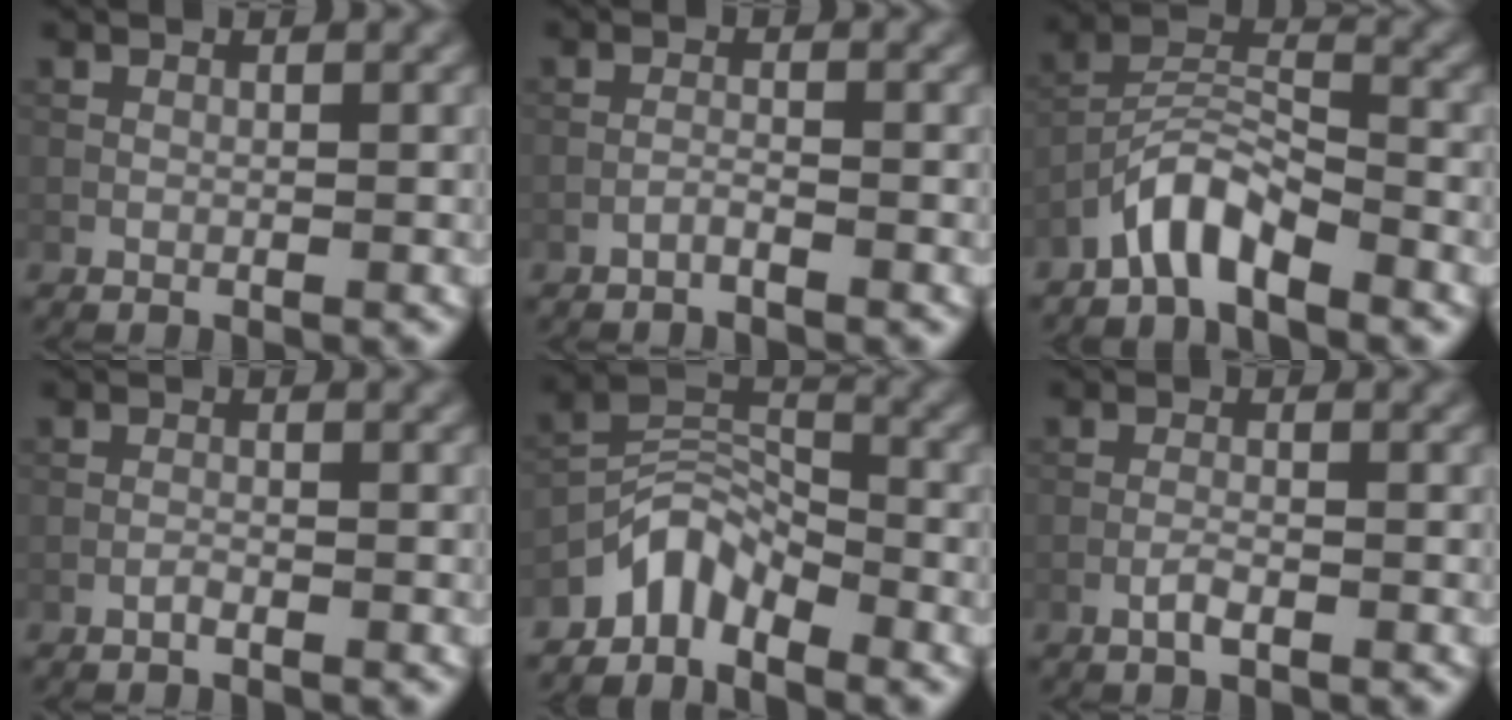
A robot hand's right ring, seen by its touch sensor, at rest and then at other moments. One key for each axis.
{"total": 0.8, "fx": -0.8, "fy": 0.0, "fz": 0.3, "tx": -0.005, "ty": 0.004, "tz": -0.018}
{"total": 4.6, "fx": -3.6, "fy": 1.4, "fz": 2.5, "tx": -0.044, "ty": 0.013, "tz": -0.076}
{"total": 0.6, "fx": -0.5, "fy": 0.1, "fz": 0.3, "tx": -0.005, "ty": 0.003, "tz": -0.011}
{"total": 4.1, "fx": -3.4, "fy": 1.9, "fz": 1.3, "tx": -0.016, "ty": 0.008, "tz": -0.077}
{"total": 1.2, "fx": -0.8, "fy": 0.3, "fz": 0.9, "tx": -0.018, "ty": 0.003, "tz": -0.017}